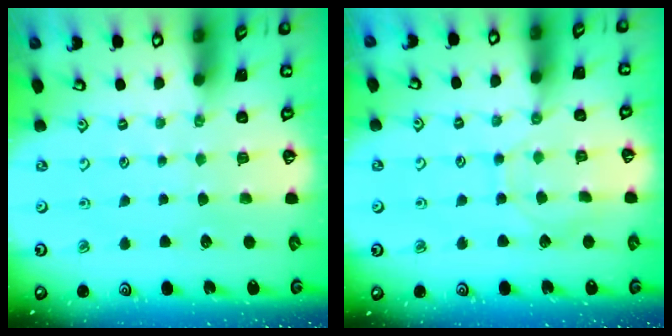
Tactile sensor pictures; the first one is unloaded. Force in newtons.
{"total": 7.6, "press": 7.5, "slide": 0.9}